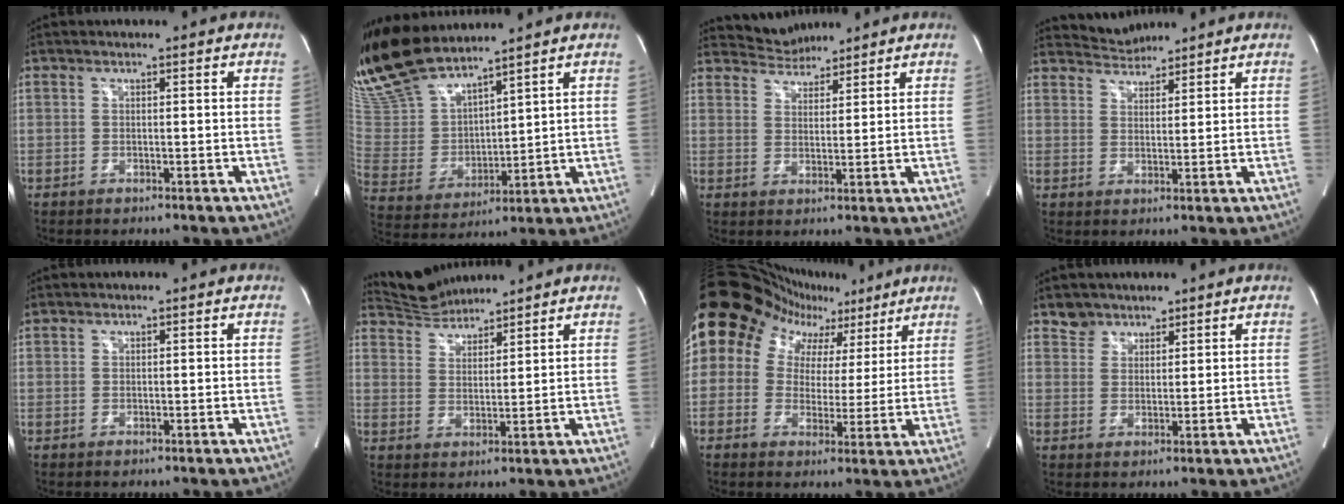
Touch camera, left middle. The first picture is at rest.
{"total": 14.2, "force": [12.9, 2.2, 5.5], "torque": [-0.124, -0.001, 0.271]}
{"total": 4.8, "force": [4.7, 1.1, 0.1], "torque": [-0.008, 0.011, 0.085]}
{"total": 3.8, "force": [3.7, 0.5, -0.4], "torque": [0.004, 0.008, 0.067]}
{"total": 1.0, "force": [0.9, 0.5, 0.0], "torque": [-0.009, 0.014, 0.020]}
{"total": 6.3, "force": [6.2, 0.6, 0.3], "torque": [-0.016, 0.017, 0.121]}
{"total": 22.3, "force": [12.0, 16.6, 8.7], "torque": [-0.204, 0.092, 0.186]}
{"total": 3.4, "force": [2.7, 2.1, -0.2], "torque": [0.012, 0.004, 0.043]}